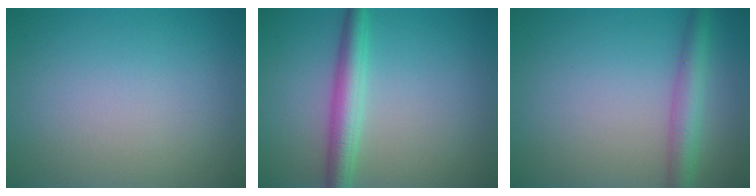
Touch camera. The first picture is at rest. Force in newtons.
{"total": 3.7, "press": 3.7, "slide": 0.1}
{"total": 3.5, "press": 3.5, "slide": 0.1}